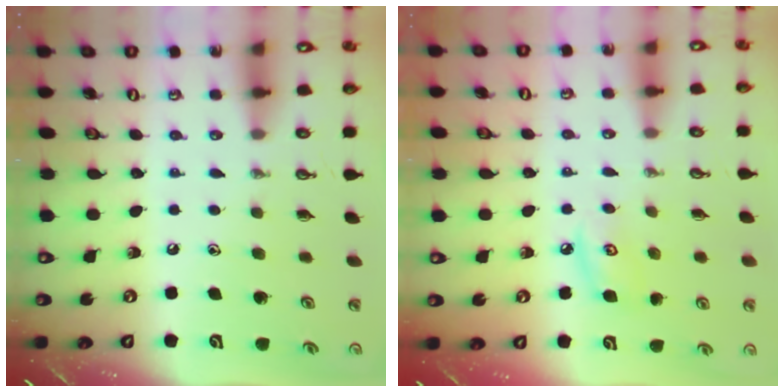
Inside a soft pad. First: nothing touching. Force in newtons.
{"total": 6.2, "press": 6.2, "slide": 0.6}